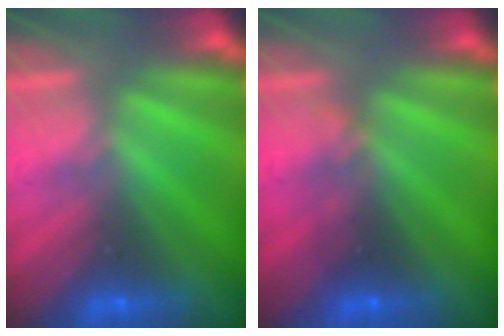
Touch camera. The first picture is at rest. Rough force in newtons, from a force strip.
{"total": 2.3}